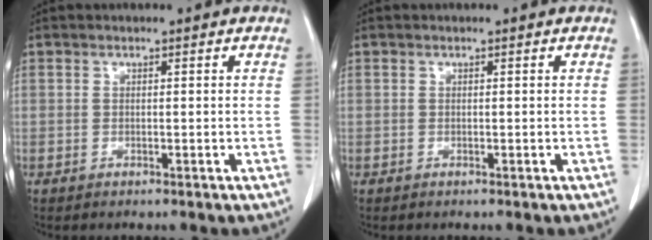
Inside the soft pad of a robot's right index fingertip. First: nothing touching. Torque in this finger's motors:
{"motor_torque": [0.00, 0.00, 0.00, 0.00]}